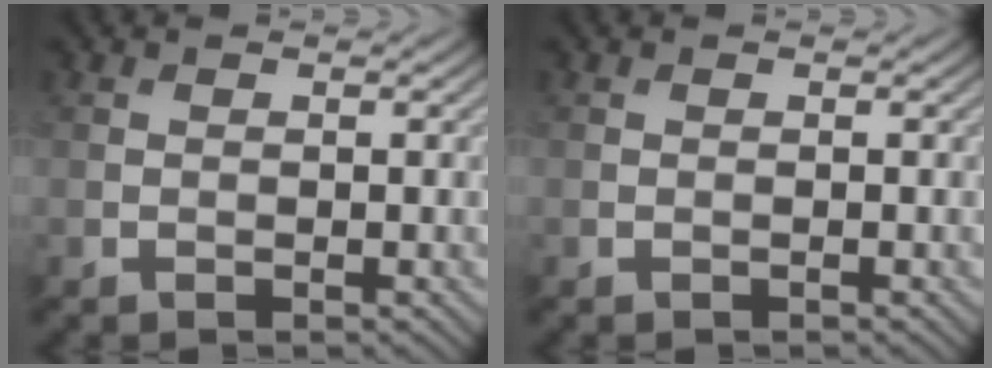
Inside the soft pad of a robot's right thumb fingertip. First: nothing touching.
{"total": 0.0}